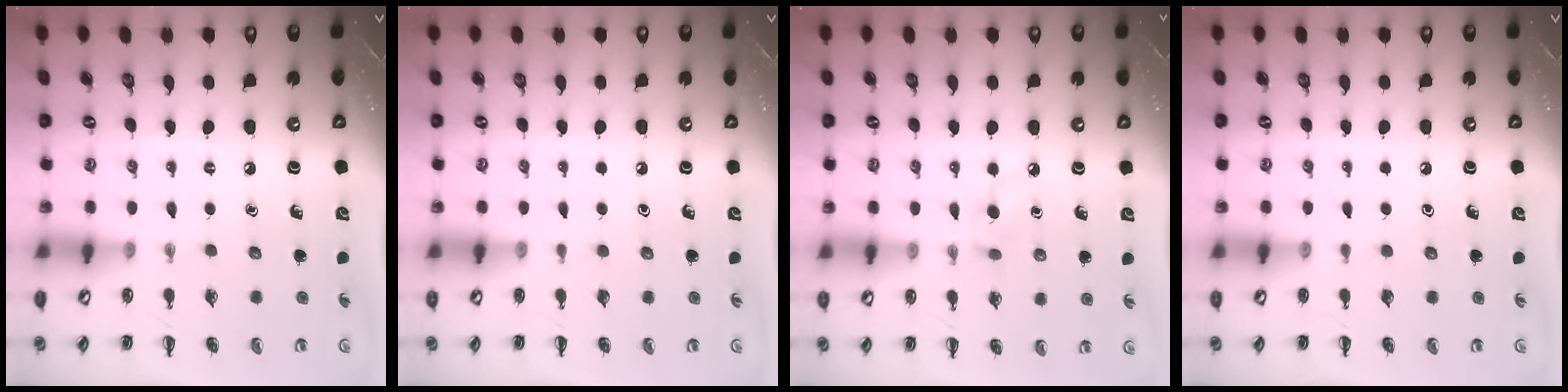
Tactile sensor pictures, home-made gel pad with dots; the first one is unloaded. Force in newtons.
{"total": 0.0}
{"total": 3.4, "press": 3.2, "slide": 1.3}
{"total": 0.0}